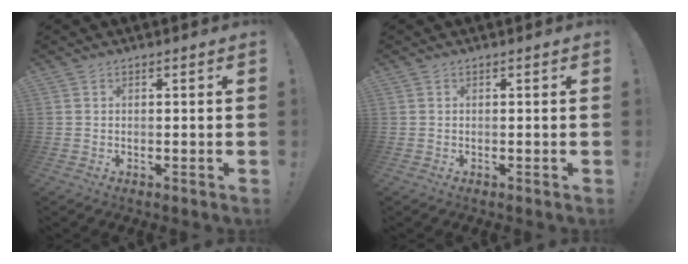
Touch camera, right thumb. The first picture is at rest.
{"total": 0.0}